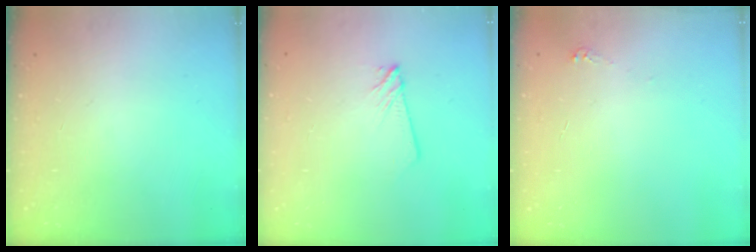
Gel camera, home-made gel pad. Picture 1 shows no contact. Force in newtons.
{"total": 3.8, "press": 3.7, "slide": 0.6}
{"total": 2.5, "press": 2.5, "slide": 0.3}